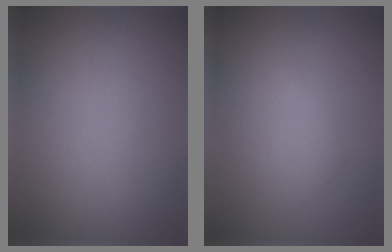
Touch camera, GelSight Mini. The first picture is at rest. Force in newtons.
{"total": 2.3, "press": 2.3, "slide": 0.0}